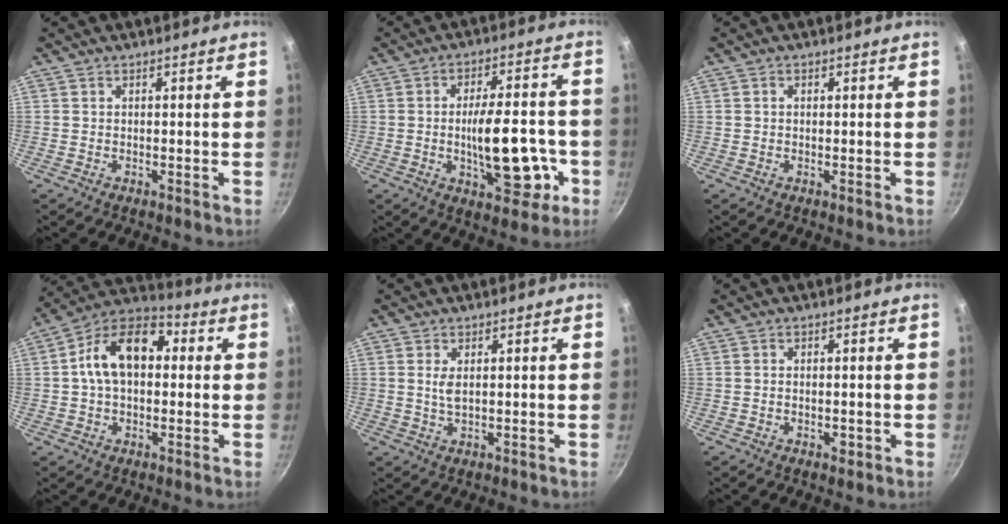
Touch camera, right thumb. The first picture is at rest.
{"total": 14.8, "force": [-3.3, 6.6, 12.8], "torque": [-0.164, 0.020, -0.036]}
{"total": 0.8, "force": [0.2, 0.6, 0.4], "torque": [-0.008, 0.005, 0.003]}
{"total": 14.7, "force": [1.7, 9.6, 11.0], "torque": [-0.154, 0.034, 0.006]}
{"total": 2.6, "force": [0.7, 1.2, 2.2], "torque": [-0.042, -0.007, 0.015]}
{"total": 1.6, "force": [-0.4, 0.9, 1.2], "torque": [-0.018, -0.001, -0.006]}